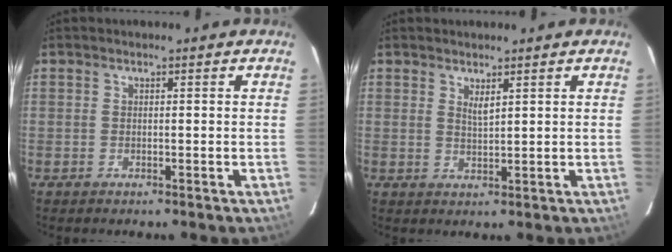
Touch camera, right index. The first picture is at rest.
{"total": 2.0, "force": [1.3, 0.3, 1.4], "torque": [-0.025, -0.002, 0.022]}